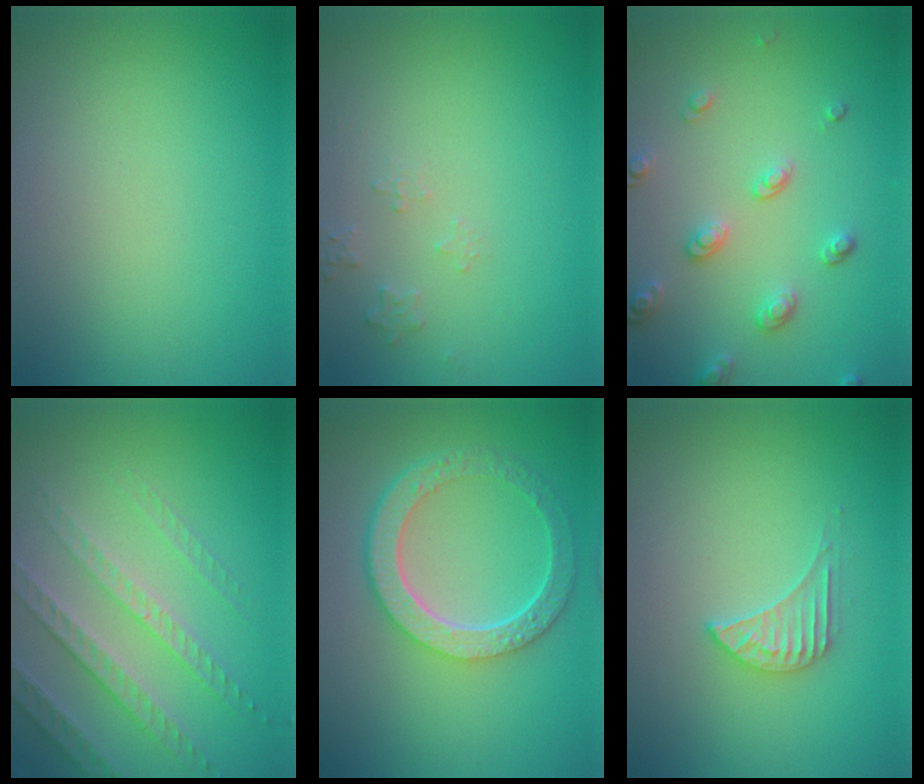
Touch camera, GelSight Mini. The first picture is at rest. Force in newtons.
{"total": 1.3, "press": 1.3, "slide": 0.2}
{"total": 2.9, "press": 2.6, "slide": 1.3}
{"total": 3.9, "press": 3.9, "slide": 0.3}
{"total": 6.0, "press": 4.5, "slide": 4.0}
{"total": 2.3, "press": 2.3, "slide": 0.3}